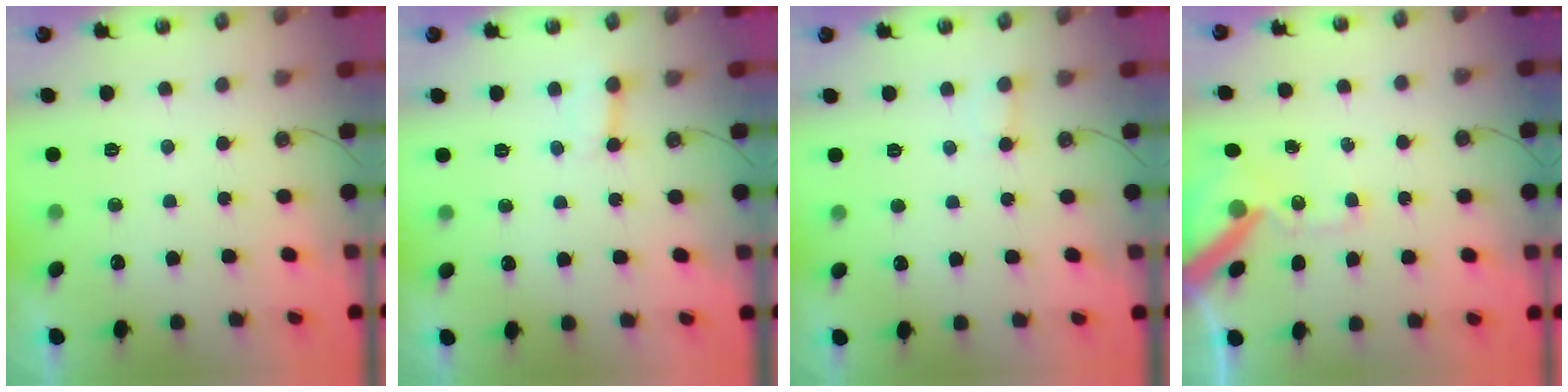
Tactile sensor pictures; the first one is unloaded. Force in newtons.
{"total": 3.3, "press": 3.3, "slide": 0.2}
{"total": 1.9, "press": 1.9, "slide": 0.2}
{"total": 12.7, "press": 12.5, "slide": 1.8}